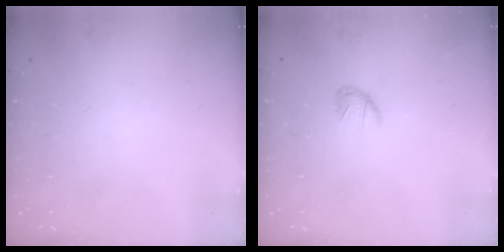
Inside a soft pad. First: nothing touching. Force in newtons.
{"total": 5.1, "press": 5.0, "slide": 0.8}